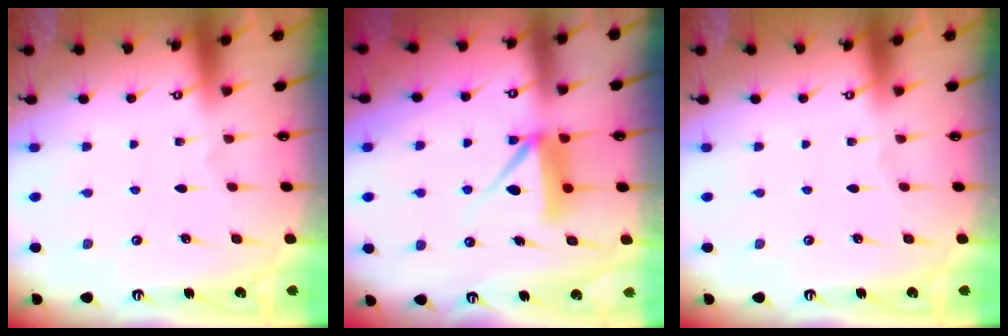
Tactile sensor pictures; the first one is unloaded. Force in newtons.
{"total": 8.5, "press": 8.5, "slide": 0.8}
{"total": 0.0}